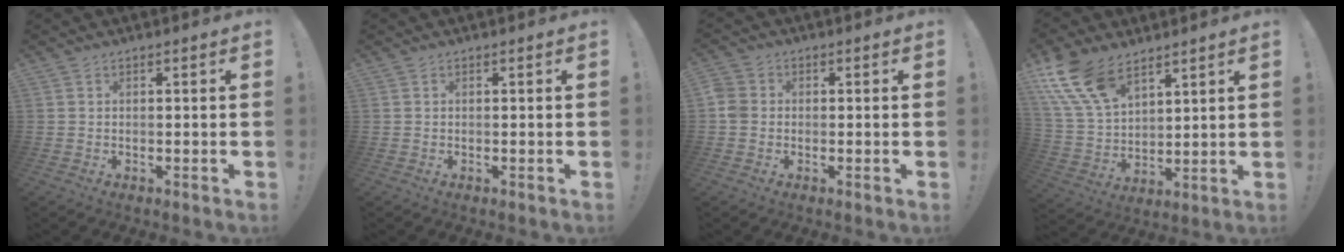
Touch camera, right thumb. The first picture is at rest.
{"total": 0.0}
{"total": 4.1, "force": [-0.6, 3.5, 2.0], "torque": [-0.038, 0.011, -0.009]}
{"total": 16.4, "force": [10.5, 8.9, 9.0], "torque": [-0.196, -0.055, 0.201]}